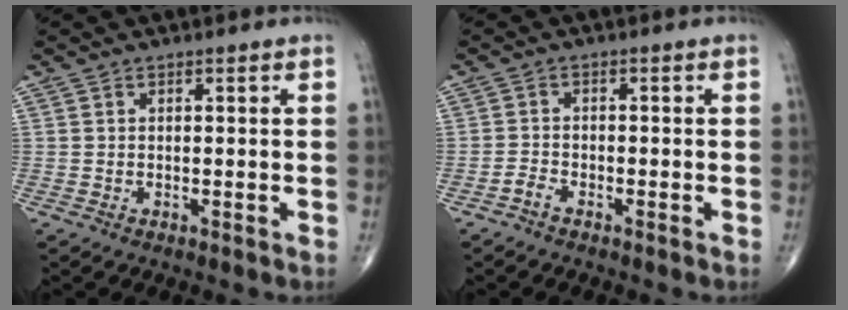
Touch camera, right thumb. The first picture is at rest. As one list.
[{"total": 1.5, "force": [-1.3, 0.5, 0.6], "torque": [-0.014, 0.008, -0.026]}]